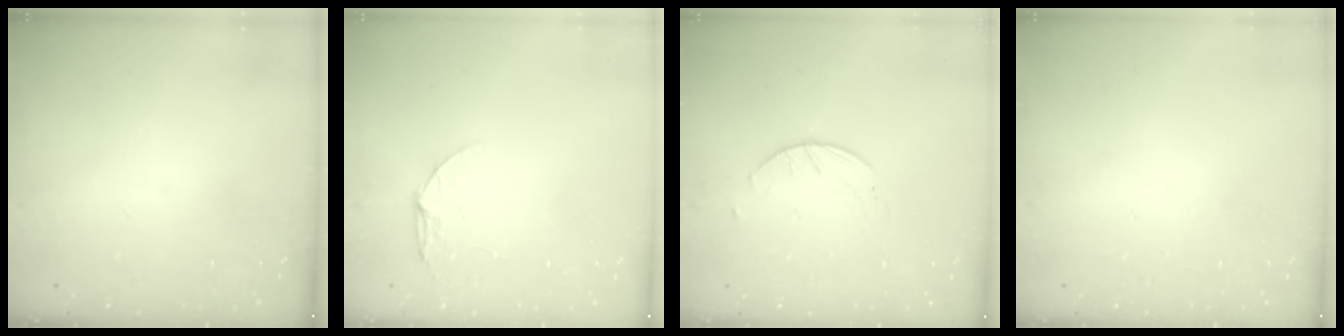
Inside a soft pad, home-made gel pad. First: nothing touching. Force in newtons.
{"total": 5.4, "press": 5.4, "slide": 0.5}
{"total": 2.0, "press": 2.0, "slide": 0.3}
{"total": 0.0}